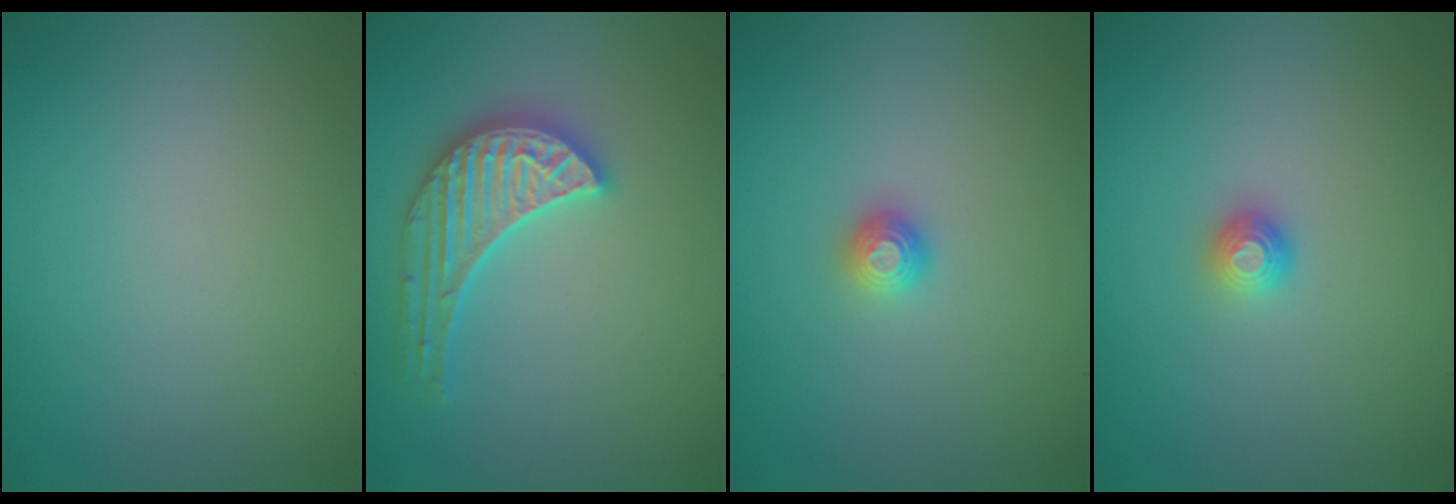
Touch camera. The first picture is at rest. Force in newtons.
{"total": 3.8, "press": 3.8, "slide": 0.4}
{"total": 1.2, "press": 1.1, "slide": 0.3}
{"total": 1.2, "press": 1.1, "slide": 0.3}